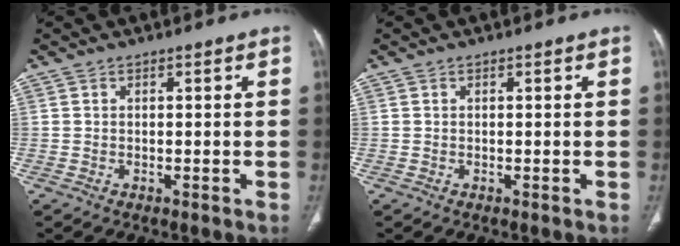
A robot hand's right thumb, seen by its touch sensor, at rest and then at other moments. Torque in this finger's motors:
{"motor_torque": [0.21, 0.08, 0.15, -0.36, 0.01]}